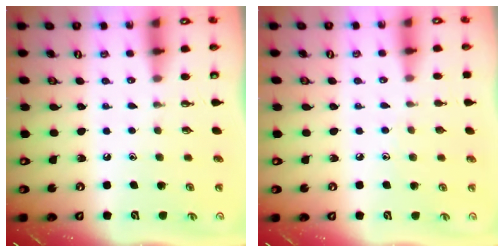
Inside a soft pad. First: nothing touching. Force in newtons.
{"total": 3.1, "press": 3.1, "slide": 0.3}